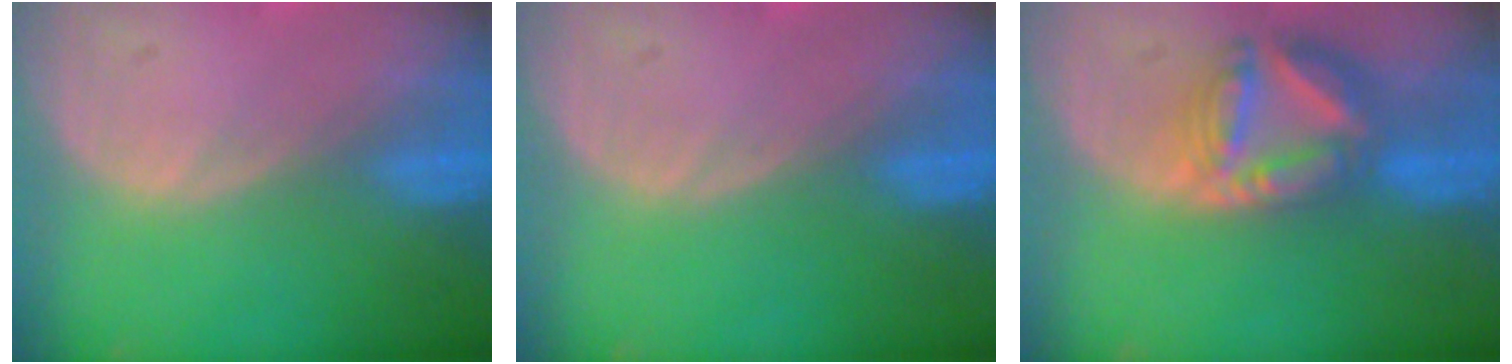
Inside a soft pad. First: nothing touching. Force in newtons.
{"total": 0.0}
{"total": 8.3, "press": 7.1, "slide": 4.2}